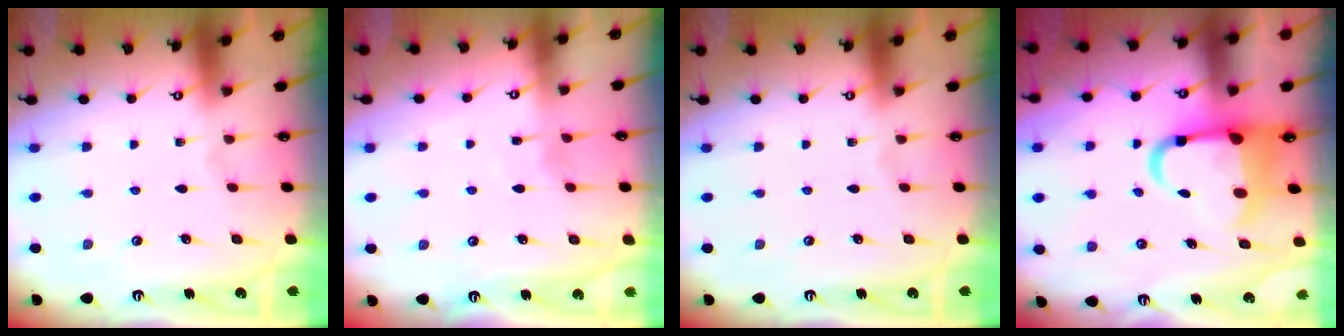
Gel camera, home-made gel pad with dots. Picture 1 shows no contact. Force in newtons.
{"total": 4.7, "press": 4.7, "slide": 0.6}
{"total": 0.0}
{"total": 9.7, "press": 9.4, "slide": 2.3}